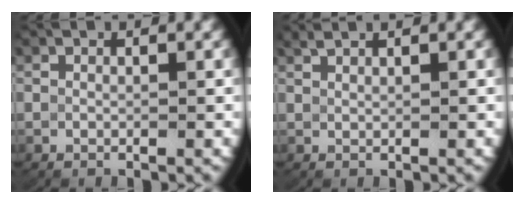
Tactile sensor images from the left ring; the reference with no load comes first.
{"total": 0.9, "force": [0.8, 0.0, 0.4], "torque": [-0.012, 0.004, 0.018]}